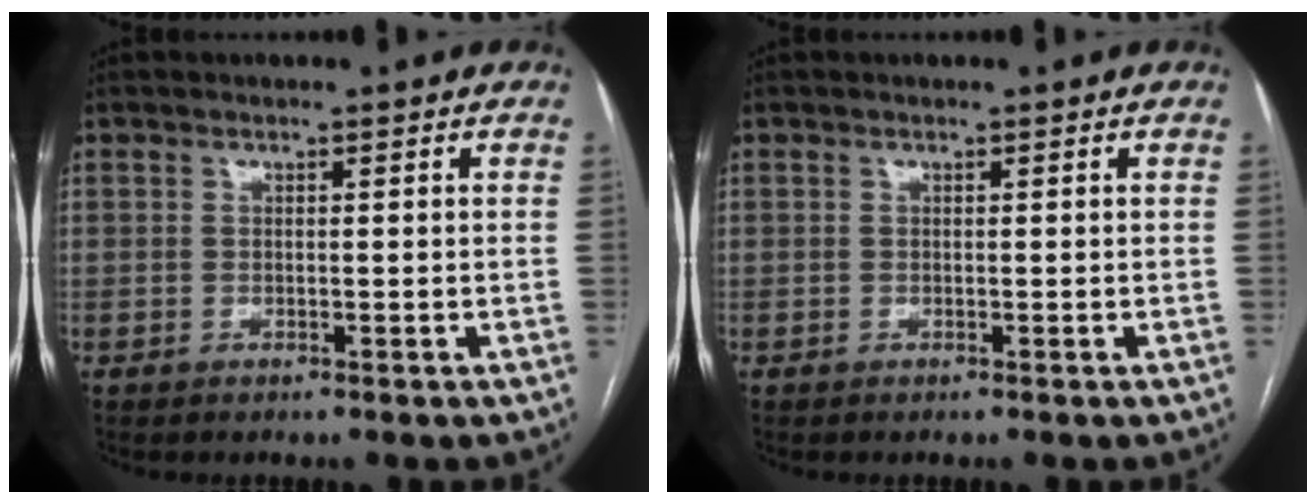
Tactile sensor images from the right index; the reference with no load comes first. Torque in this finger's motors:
{"motor_torque": [0.00, 0.00, 0.00, 0.00]}